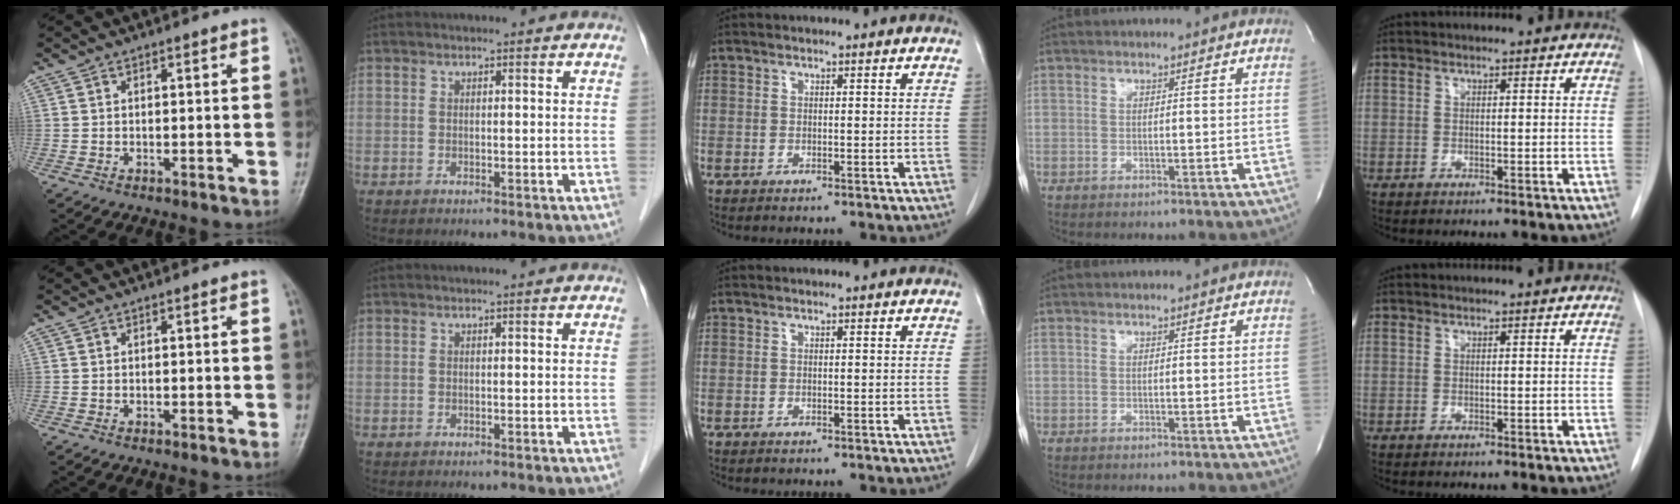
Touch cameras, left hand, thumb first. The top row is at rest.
{}